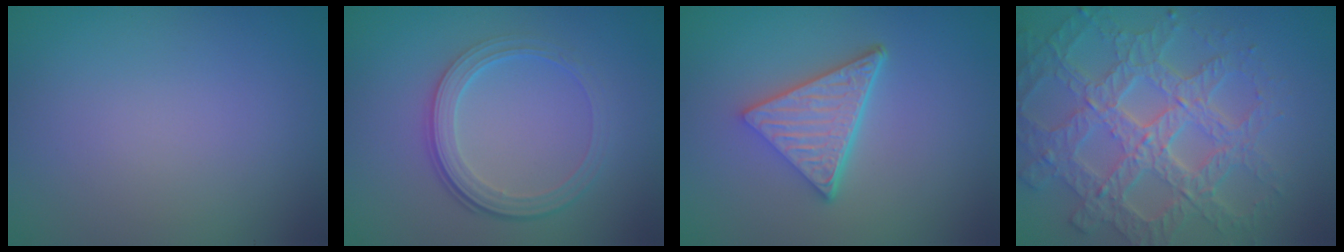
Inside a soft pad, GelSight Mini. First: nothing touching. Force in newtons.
{"total": 4.3, "press": 3.0, "slide": 3.1}
{"total": 5.2, "press": 3.7, "slide": 3.6}
{"total": 6.9, "press": 6.0, "slide": 3.4}